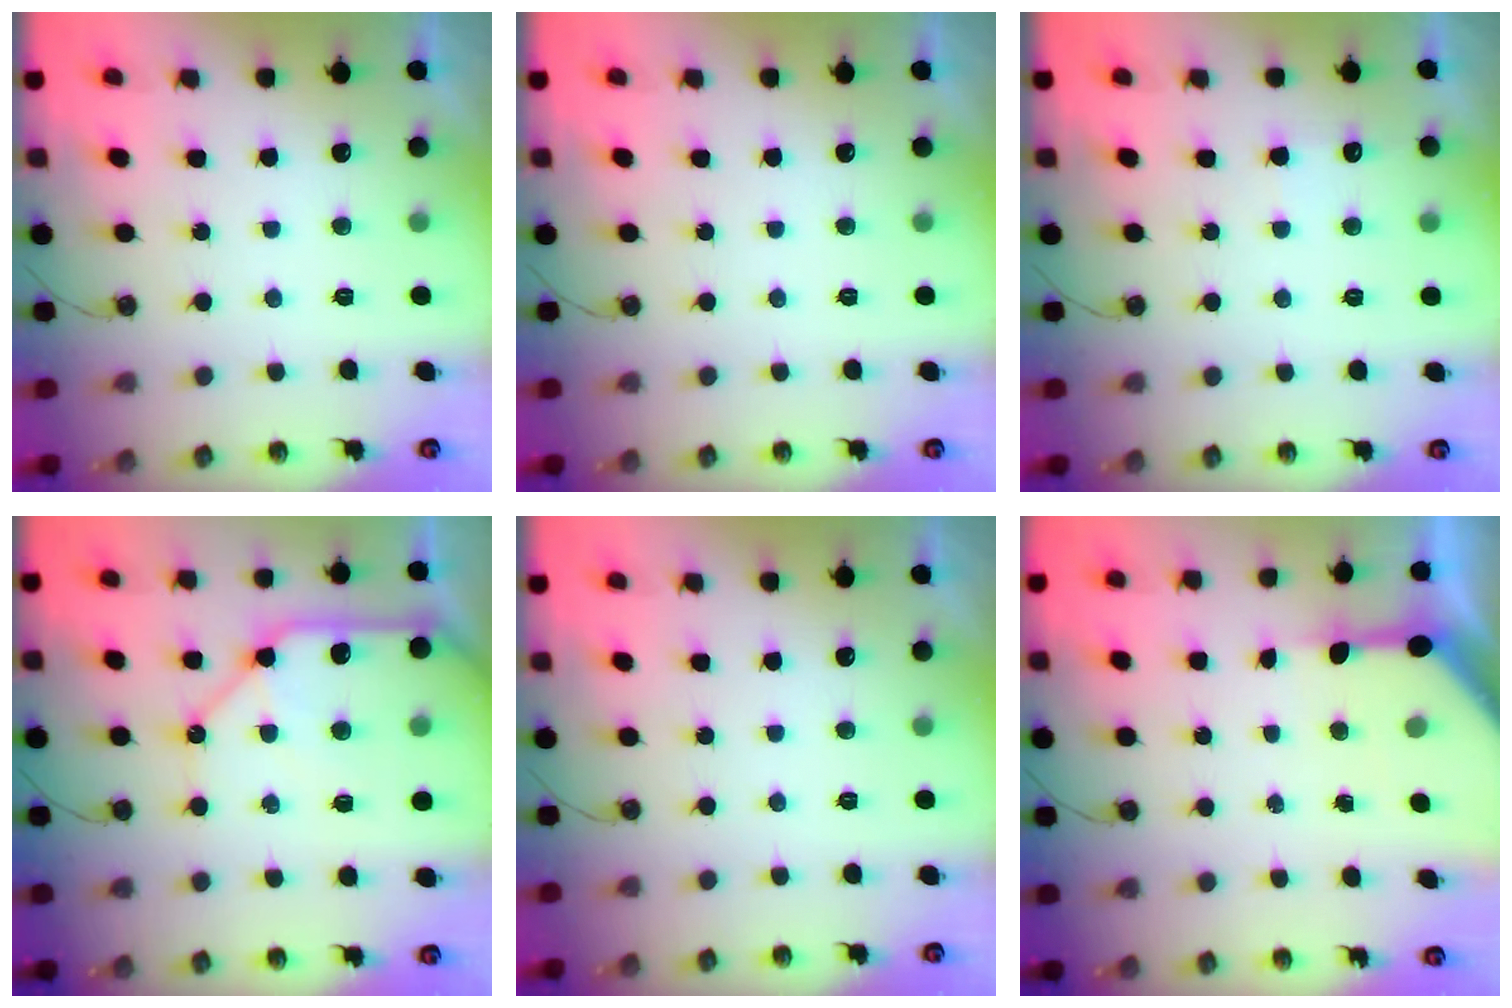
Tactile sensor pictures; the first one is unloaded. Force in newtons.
{"total": 0.0}
{"total": 3.8, "press": 3.8, "slide": 0.5}
{"total": 18.6, "press": 18.5, "slide": 2.6}
{"total": 0.0}
{"total": 7.6, "press": 7.5, "slide": 0.8}